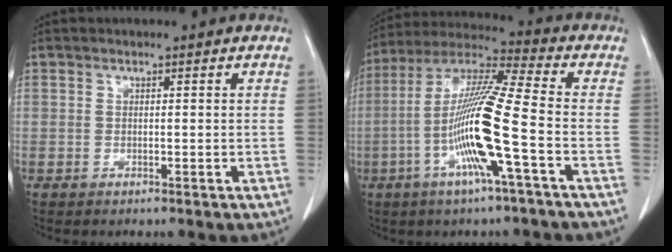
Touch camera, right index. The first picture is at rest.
{"total": 15.1, "force": [-4.2, -0.6, 14.5], "torque": [-0.289, -0.003, -0.091]}